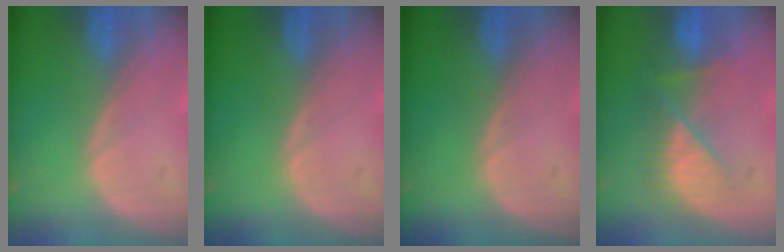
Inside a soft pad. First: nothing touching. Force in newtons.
{"total": 0.0}
{"total": 0.0}
{"total": 7.4, "press": 6.6, "slide": 3.3}